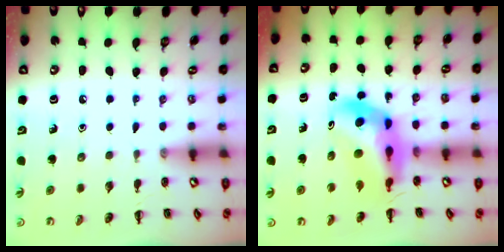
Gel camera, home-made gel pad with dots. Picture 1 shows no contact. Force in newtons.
{"total": 10.8, "press": 10.2, "slide": 3.3}